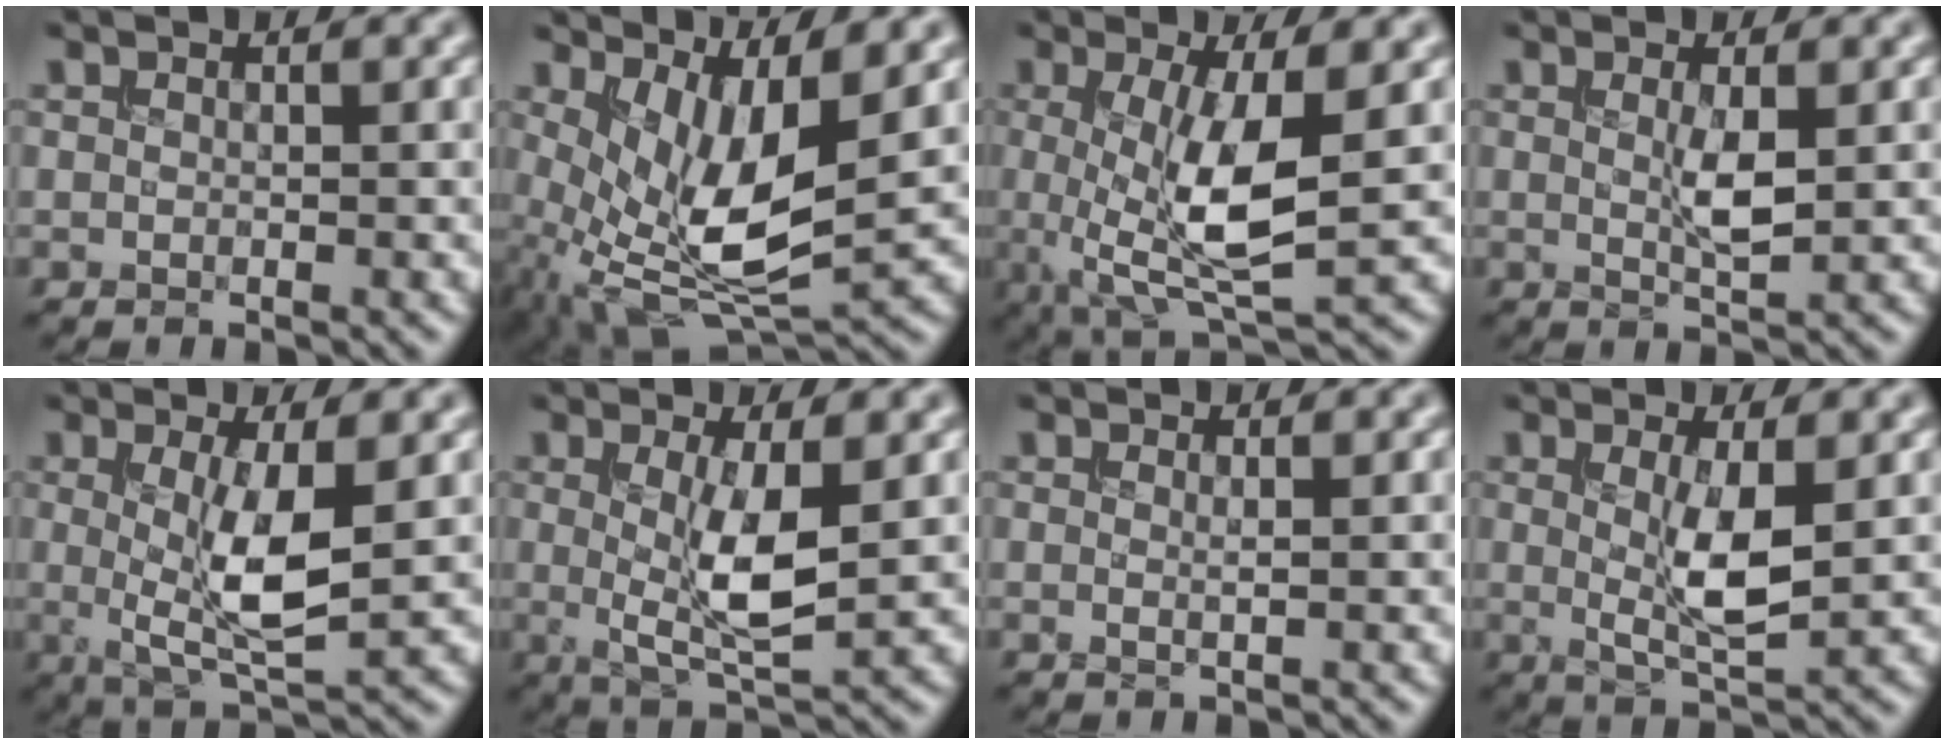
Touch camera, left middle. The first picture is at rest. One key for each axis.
{"total": 8.9, "fx": 0.6, "fy": 3.7, "fz": 8.1, "tx": -0.167, "ty": -0.024, "tz": 0.017}
{"total": 7.9, "fx": -0.2, "fy": 2.4, "fz": 7.5, "tx": -0.142, "ty": -0.016, "tz": 0.001}
{"total": 2.2, "fx": 0.2, "fy": 0.4, "fz": 2.2, "tx": -0.045, "ty": -0.004, "tz": 0.005}
{"total": 6.3, "fx": 0.1, "fy": 1.8, "fz": 6.0, "tx": -0.115, "ty": -0.013, "tz": 0.004}
{"total": 5.6, "fx": 0.1, "fy": 1.5, "fz": 5.4, "tx": -0.102, "ty": -0.011, "tz": 0.005}
{"total": 0.7, "fx": 0.2, "fy": 0.2, "fz": 0.6, "tx": -0.006, "ty": -0.001, "tz": 0.000}
{"total": 4.4, "fx": 0.2, "fy": 1.1, "fz": 4.3, "tx": -0.082, "ty": -0.009, "tz": 0.008}